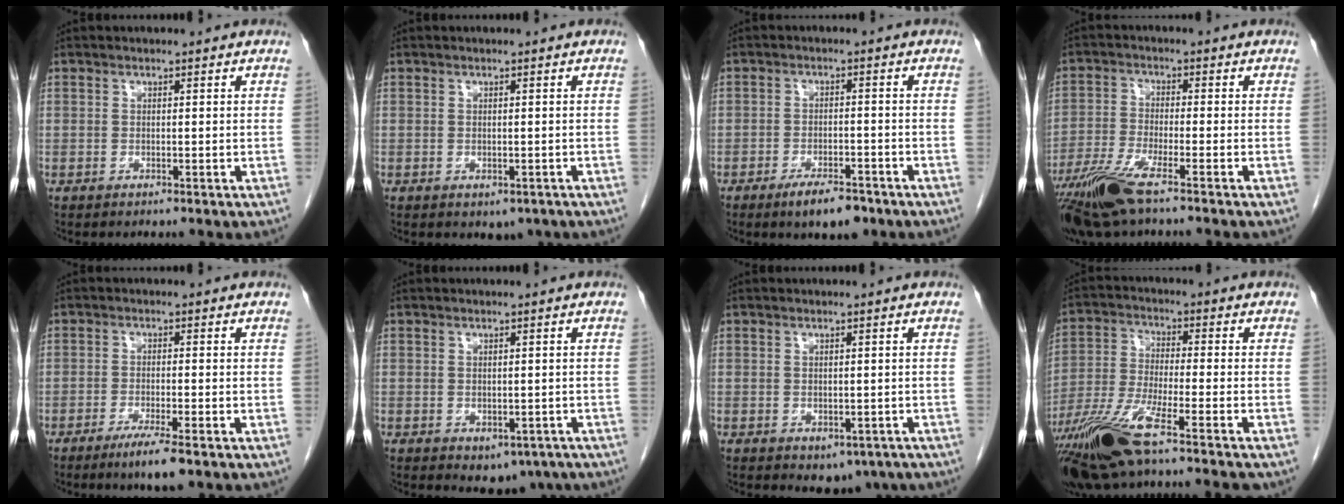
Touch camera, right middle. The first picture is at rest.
{"total": 1.9, "force": [-0.9, 1.3, 1.0], "torque": [-0.008, 0.000, -0.001]}
{"total": 5.5, "force": [-3.9, 1.9, 3.4], "torque": [-0.056, 0.000, -0.058]}
{"total": 8.2, "force": [-5.8, 0.3, 5.9], "torque": [-0.125, -0.021, -0.114]}
{"total": 5.0, "force": [-3.2, 0.1, 3.8], "torque": [-0.065, -0.013, -0.055]}
{"total": 4.3, "force": [-2.4, 2.8, 2.2], "torque": [-0.012, 0.000, -0.024]}
{"total": 3.7, "force": [-2.0, 2.4, 1.9], "torque": [-0.011, 0.000, -0.018]}
{"total": 13.2, "force": [-9.3, 0.2, 9.4], "torque": [-0.190, -0.034, -0.168]}